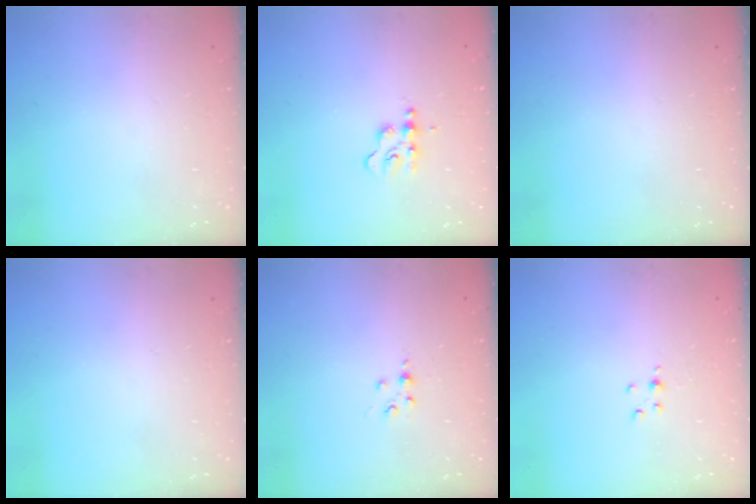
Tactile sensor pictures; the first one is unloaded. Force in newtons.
{"total": 2.8, "press": 2.8, "slide": 0.3}
{"total": 0.0}
{"total": 0.0}
{"total": 3.3, "press": 3.2, "slide": 0.5}
{"total": 2.6, "press": 2.6, "slide": 0.3}